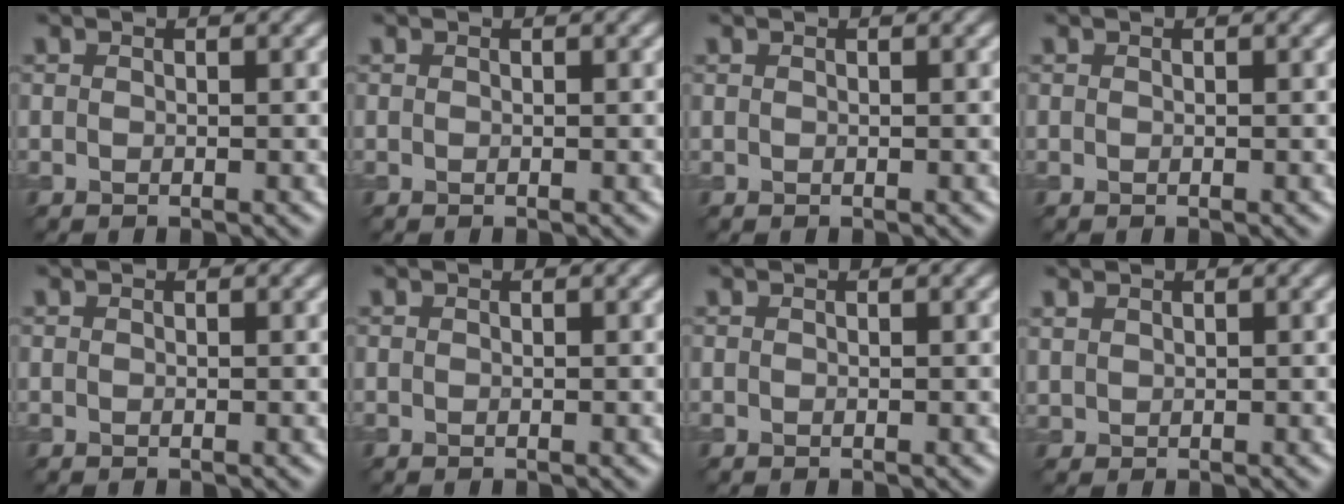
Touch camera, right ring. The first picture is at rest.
{"total": 0.0}
{"total": 0.0}
{"total": 0.0}
{"total": 0.0}
{"total": 0.0}
{"total": 0.0}
{"total": 0.9, "force": [0.7, 0.6, 0.1], "torque": [-0.006, 0.001, 0.019]}